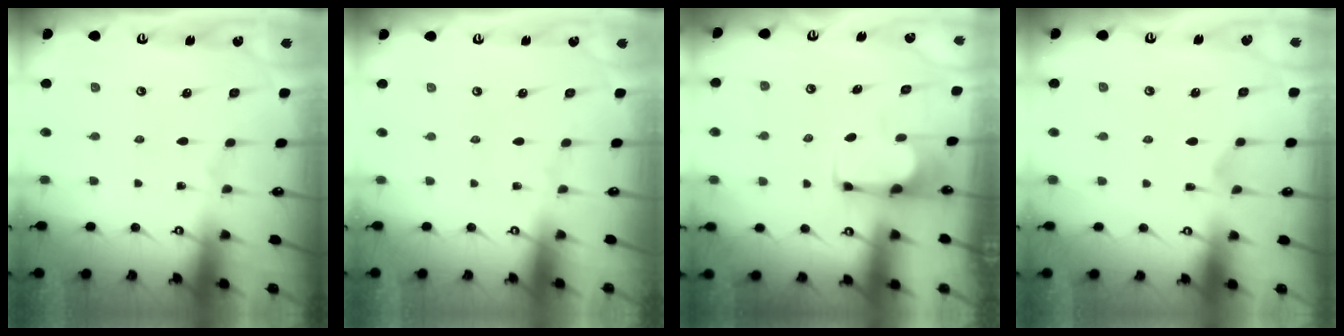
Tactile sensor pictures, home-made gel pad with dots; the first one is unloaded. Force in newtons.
{"total": 1.5, "press": 1.4, "slide": 0.6}
{"total": 1.7, "press": 1.6, "slide": 0.7}
{"total": 2.9, "press": 2.6, "slide": 1.3}